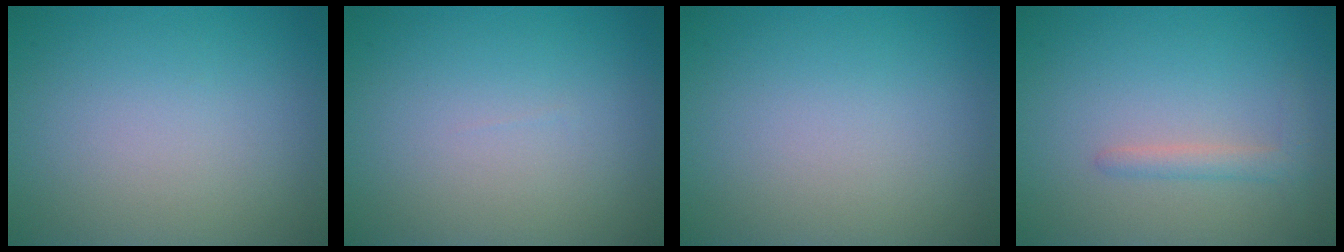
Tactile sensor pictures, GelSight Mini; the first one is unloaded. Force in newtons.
{"total": 0.0}
{"total": 0.0}
{"total": 1.5, "press": 1.5, "slide": 0.2}